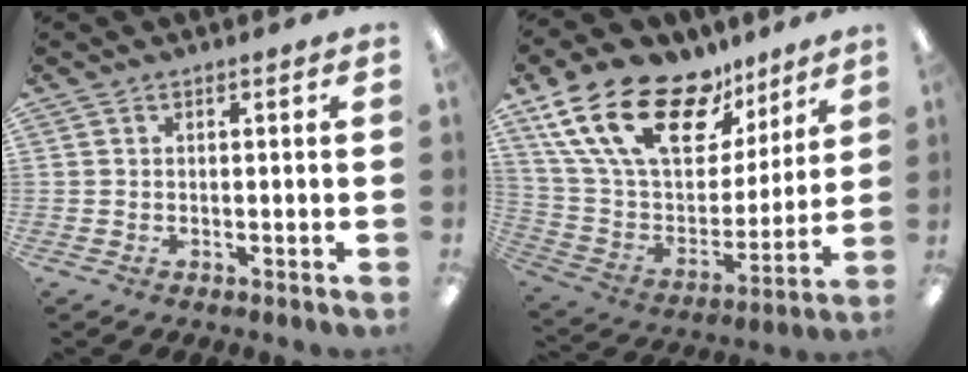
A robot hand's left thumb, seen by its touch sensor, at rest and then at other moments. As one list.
[{"total": 24.0, "force": [14.4, 12.5, 14.7], "torque": [-0.279, -0.074, 0.259]}]